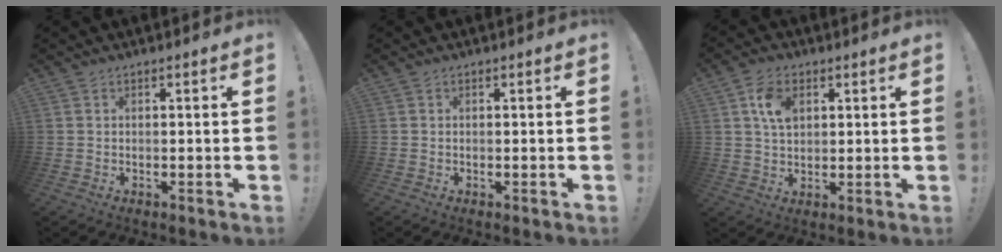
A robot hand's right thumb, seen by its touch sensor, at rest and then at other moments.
{"total": 0.0}
{"total": 8.0, "force": [2.9, 5.5, 5.0], "torque": [-0.082, 0.002, 0.056]}